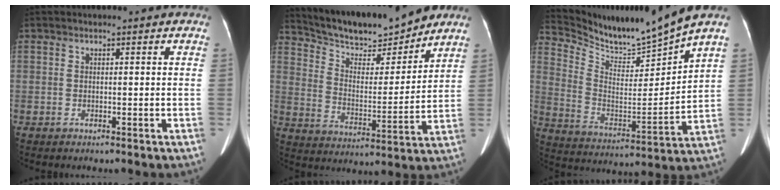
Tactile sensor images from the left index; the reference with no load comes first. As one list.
[{"total": 15.7, "force": [14.3, 2.7, 5.9], "torque": [-0.104, -0.007, 0.238]}, {"total": 12.2, "force": [11.6, -1.9, 3.2], "torque": [-0.075, -0.034, 0.222]}]